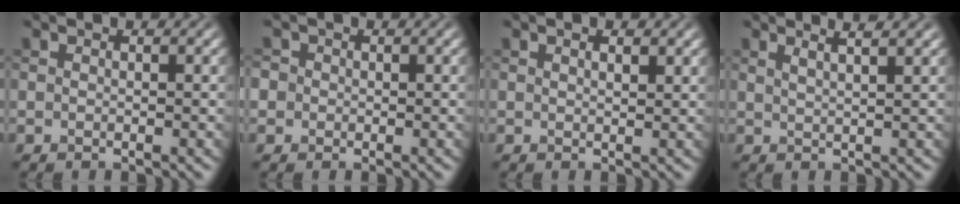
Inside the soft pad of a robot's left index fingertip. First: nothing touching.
{"total": 1.5, "force": [0.2, 1.4, 0.4], "torque": [0.002, 0.007, -0.006]}
{"total": 1.1, "force": [0.8, 0.1, 0.8], "torque": [-0.012, -0.001, 0.013]}
{"total": 3.2, "force": [2.2, 0.8, 2.1], "torque": [0.001, 0.017, 0.001]}